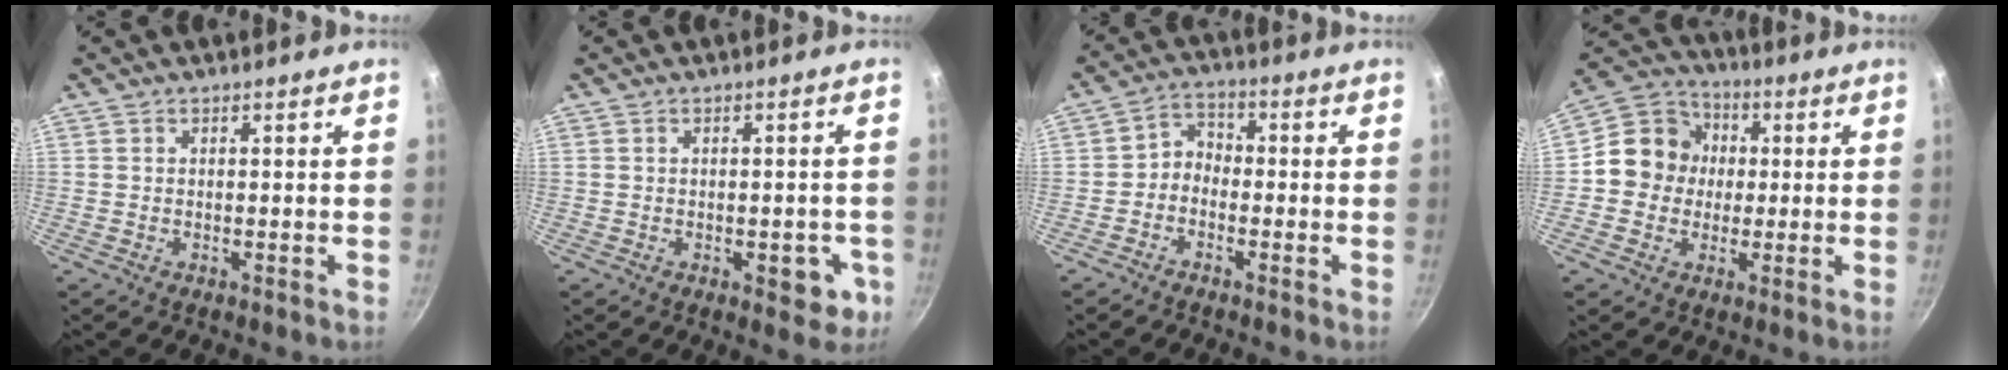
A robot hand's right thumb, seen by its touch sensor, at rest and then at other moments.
{"total": 5.3, "force": [-1.6, 2.9, 4.1], "torque": [-0.023, 0.010, -0.017]}
{"total": 3.8, "force": [-1.7, 2.9, 1.8], "torque": [-0.018, 0.030, -0.045]}
{"total": 10.9, "force": [0.2, 10.1, 4.2], "torque": [-0.031, 0.023, -0.020]}